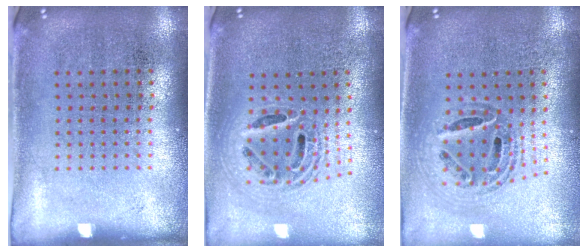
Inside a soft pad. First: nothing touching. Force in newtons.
{"total": 2.0, "press": 1.6, "slide": 1.3}
{"total": 0.9, "press": 0.9, "slide": 0.2}